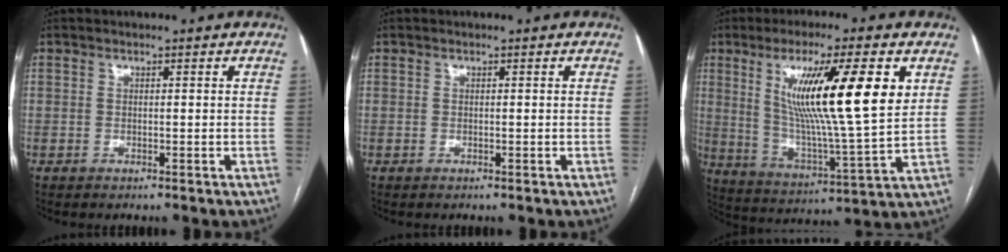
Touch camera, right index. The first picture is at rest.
{"total": 0.0}
{"total": 18.1, "force": [6.0, 0.8, 17.1], "torque": [-0.299, -0.010, 0.098]}